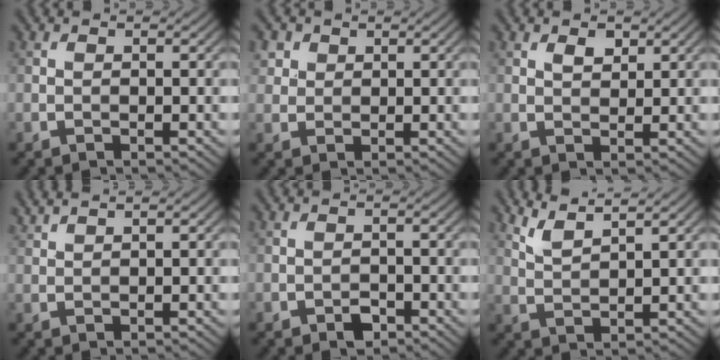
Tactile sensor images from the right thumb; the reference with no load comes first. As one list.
[{"total": 3.3, "force": [1.7, 2.6, 1.1], "torque": [-0.040, 0.000, 0.042]}, {"total": 1.7, "force": [1.0, 0.9, 1.1], "torque": [-0.019, -0.001, 0.021]}, {"total": 2.0, "force": [1.8, 0.1, 0.8], "torque": [-0.021, 0.008, 0.037]}, {"total": 1.9, "force": [-1.3, 1.0, 0.9], "torque": [-0.014, 0.001, -0.024]}, {"total": 4.5, "force": [3.6, 0.6, 2.7], "torque": [-0.045, 0.005, 0.071]}]